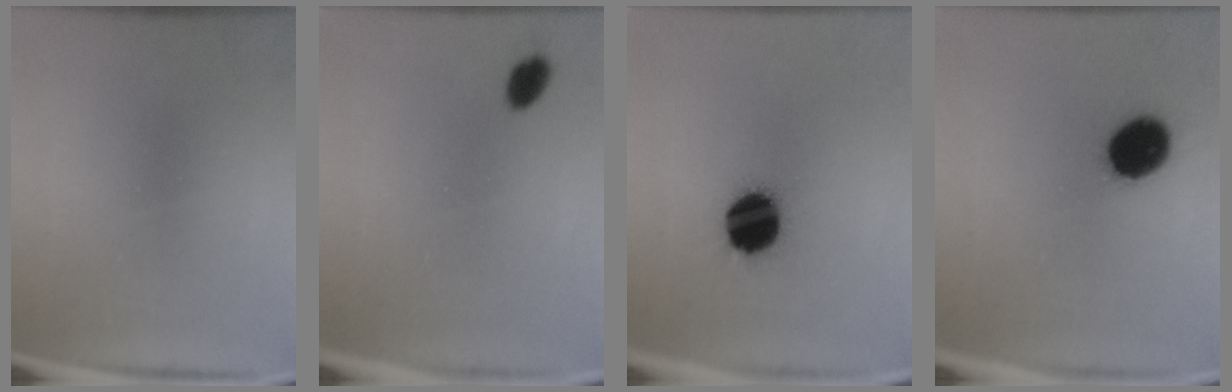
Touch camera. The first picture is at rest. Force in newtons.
{"total": 2.9}
{"total": 14.5}
{"total": 12.1}